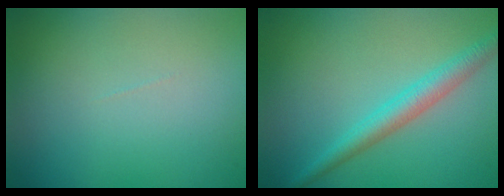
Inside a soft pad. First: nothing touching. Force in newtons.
{"total": 3.1, "press": 3.1, "slide": 0.0}